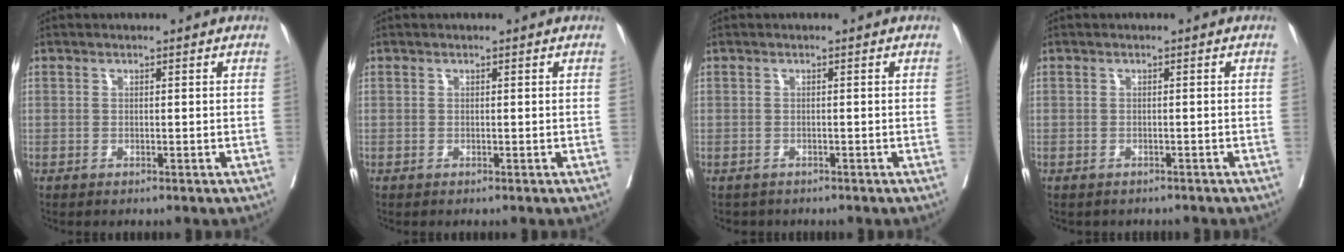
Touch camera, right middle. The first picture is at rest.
{"total": 0.0}
{"total": 2.0, "force": [-1.6, 1.1, 0.0], "torque": [-0.007, -0.001, -0.026]}
{"total": 2.4, "force": [-2.1, 1.0, 0.4], "torque": [-0.012, -0.002, -0.026]}